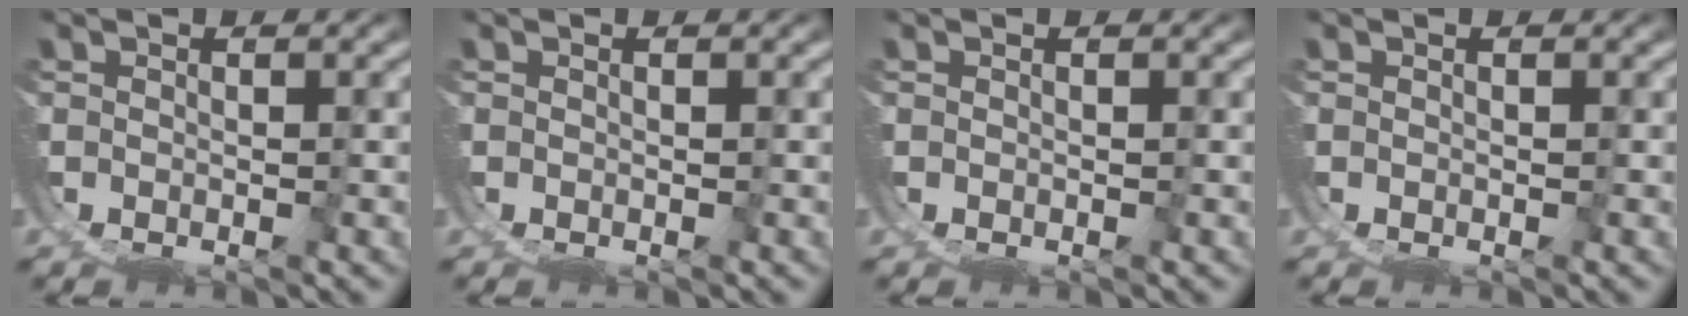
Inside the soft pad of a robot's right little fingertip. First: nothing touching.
{"total": 0.0}
{"total": 0.0}
{"total": 0.0}